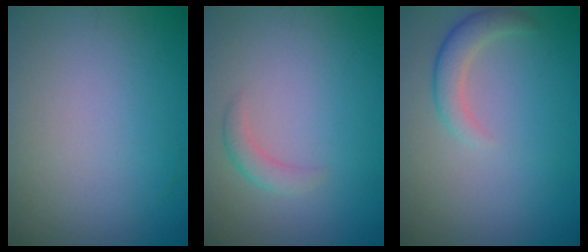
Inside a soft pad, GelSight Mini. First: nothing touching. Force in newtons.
{"total": 1.6, "press": 1.6, "slide": 0.0}
{"total": 2.5, "press": 2.5, "slide": 0.3}